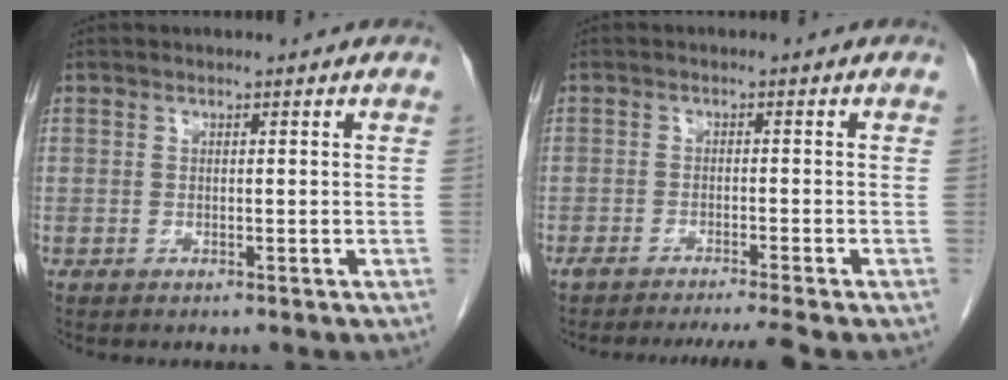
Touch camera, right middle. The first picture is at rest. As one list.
[{"total": 6.3, "force": [-5.5, -1.2, 3.0], "torque": [-0.031, -0.008, -0.082]}]